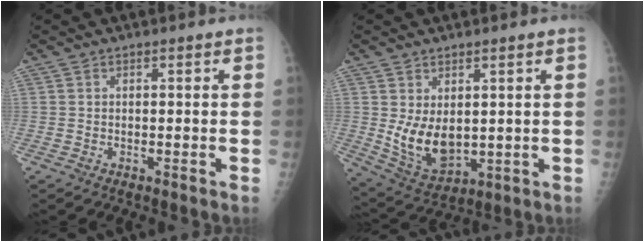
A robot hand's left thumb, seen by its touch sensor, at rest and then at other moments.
{"total": 9.6, "force": [1.3, 5.6, 7.7], "torque": [-0.115, -0.025, 0.046]}